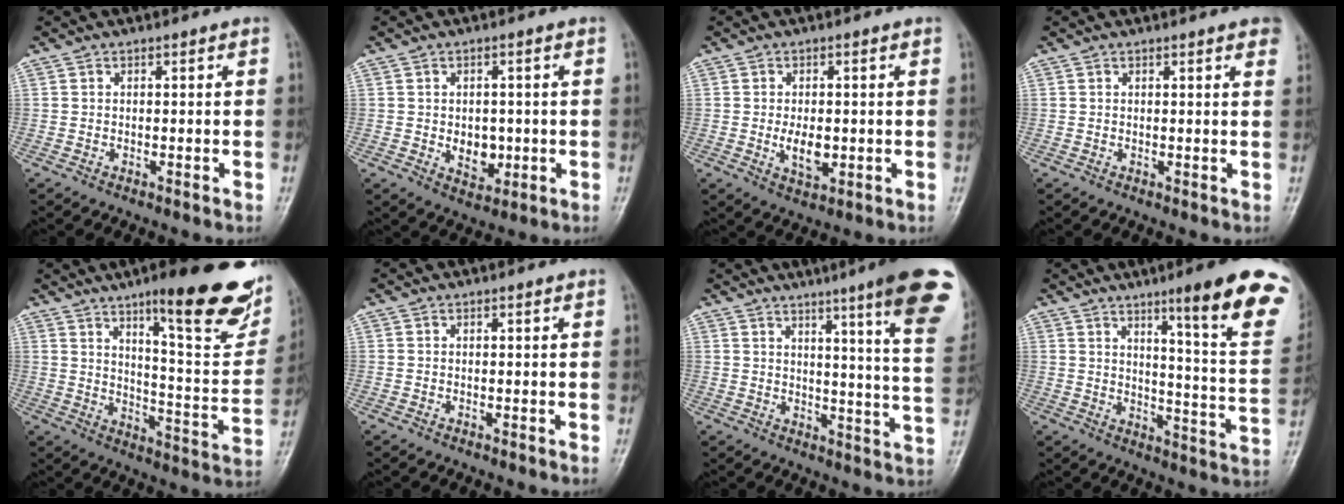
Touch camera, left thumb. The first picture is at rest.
{"total": 5.3, "force": [-0.5, 3.9, 3.6], "torque": [-0.033, -0.004, 0.002]}
{"total": 4.9, "force": [-0.5, 2.7, 4.1], "torque": [-0.067, -0.008, -0.003]}
{"total": 3.4, "force": [2.4, 0.6, 2.4], "torque": [-0.021, 0.000, 0.020]}
{"total": 25.6, "force": [14.8, 6.8, 19.8], "torque": [-0.224, -0.058, 0.206]}
{"total": 0.0}
{"total": 19.5, "force": [11.4, 1.2, 15.8], "torque": [-0.183, -0.056, 0.131]}
{"total": 19.4, "force": [11.0, 2.2, 15.7], "torque": [-0.177, -0.059, 0.146]}